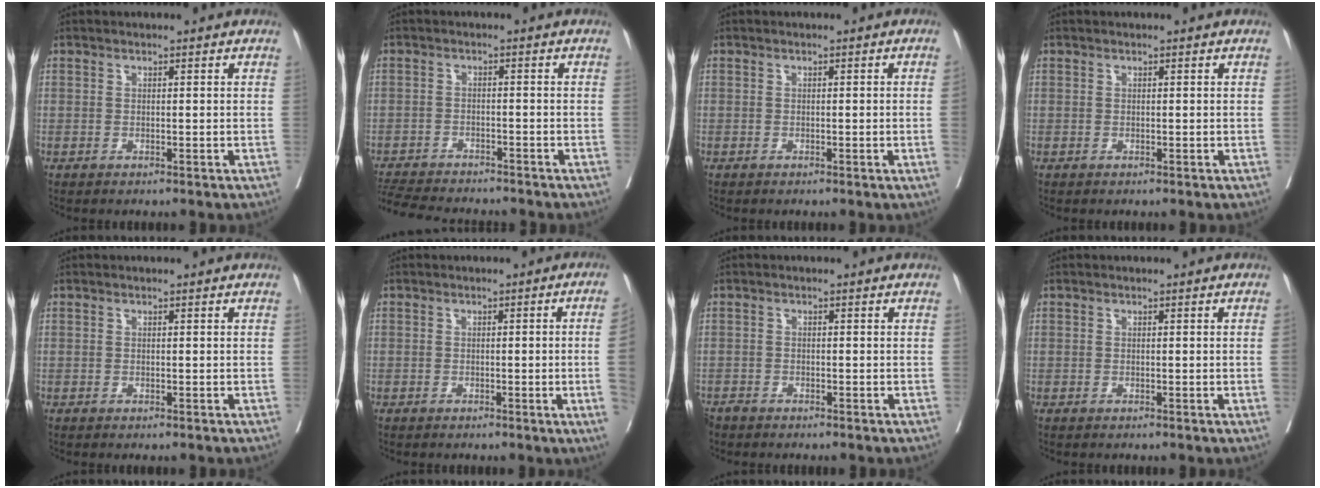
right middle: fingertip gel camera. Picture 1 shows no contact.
{"total": 11.1, "force": [-10.3, 1.7, 3.8], "torque": [-0.071, -0.010, -0.154]}
{"total": 1.1, "force": [-0.1, -0.3, 1.0], "torque": [-0.011, 0.001, 0.001]}
{"total": 0.0}
{"total": 0.0}
{"total": 5.3, "force": [-0.7, -1.8, 4.9], "torque": [-0.050, -0.010, -0.009]}
{"total": 1.8, "force": [-1.7, 0.7, 0.2], "torque": [-0.004, -0.003, -0.031]}
{"total": 0.6, "force": [0.0, -0.3, 0.6], "torque": [-0.002, 0.001, -0.002]}